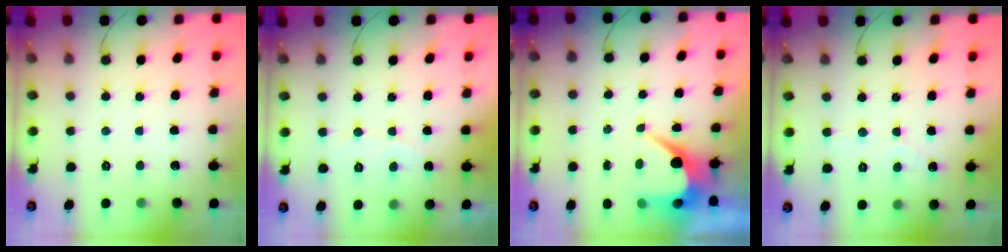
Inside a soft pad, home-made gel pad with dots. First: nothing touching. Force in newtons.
{"total": 4.4, "press": 4.4, "slide": 0.3}
{"total": 7.0, "press": 7.0, "slide": 0.2}
{"total": 3.0, "press": 3.0, "slide": 0.2}